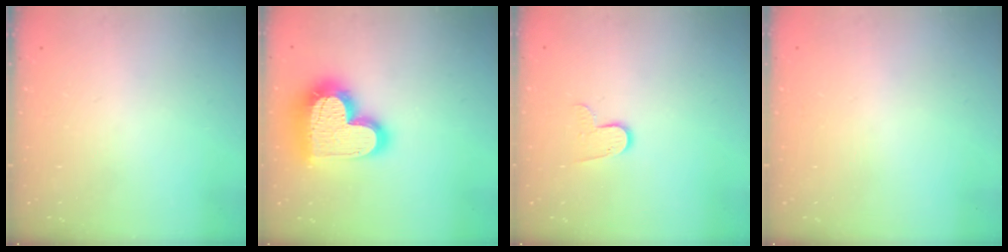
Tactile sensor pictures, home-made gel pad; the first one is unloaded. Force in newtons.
{"total": 23.3, "press": 23.2, "slide": 1.9}
{"total": 7.2, "press": 7.2, "slide": 0.3}
{"total": 0.8, "press": 0.8, "slide": 0.1}